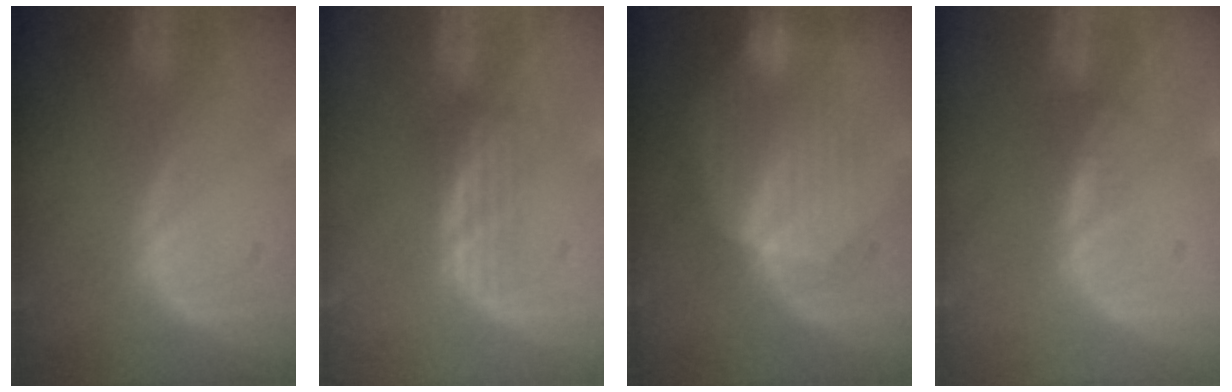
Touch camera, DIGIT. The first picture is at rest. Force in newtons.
{"total": 2.4, "press": 2.3, "slide": 0.6}
{"total": 7.1, "press": 7.0, "slide": 1.2}
{"total": 1.3, "press": 1.2, "slide": 0.2}